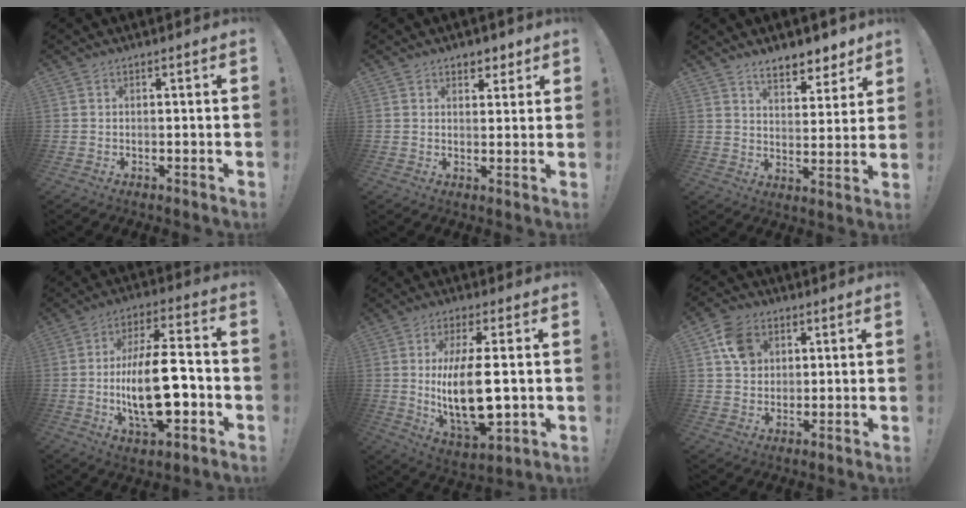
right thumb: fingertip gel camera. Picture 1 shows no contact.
{"total": 4.2, "force": [2.8, 2.9, 1.1], "torque": [0.007, -0.016, 0.048]}
{"total": 8.6, "force": [7.2, 3.3, 3.3], "torque": [-0.035, -0.055, 0.131]}
{"total": 19.0, "force": [-3.4, 7.4, 17.1], "torque": [-0.312, 0.002, -0.060]}
{"total": 17.1, "force": [0.6, 6.9, 15.6], "torque": [-0.278, -0.024, 0.007]}
{"total": 10.1, "force": [4.0, 8.1, 4.5], "torque": [-0.055, -0.010, 0.082]}